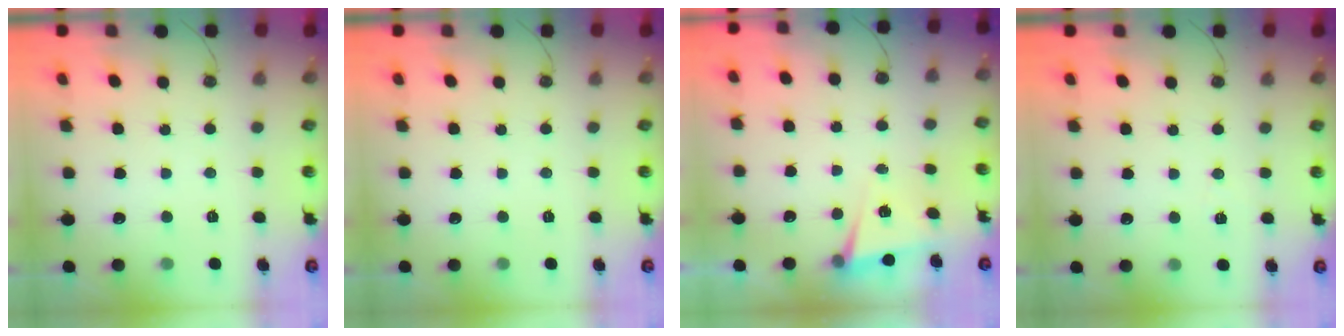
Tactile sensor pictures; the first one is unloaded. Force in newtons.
{"total": 0.0}
{"total": 2.5, "press": 1.8, "slide": 1.8}
{"total": 3.3, "press": 2.7, "slide": 1.9}